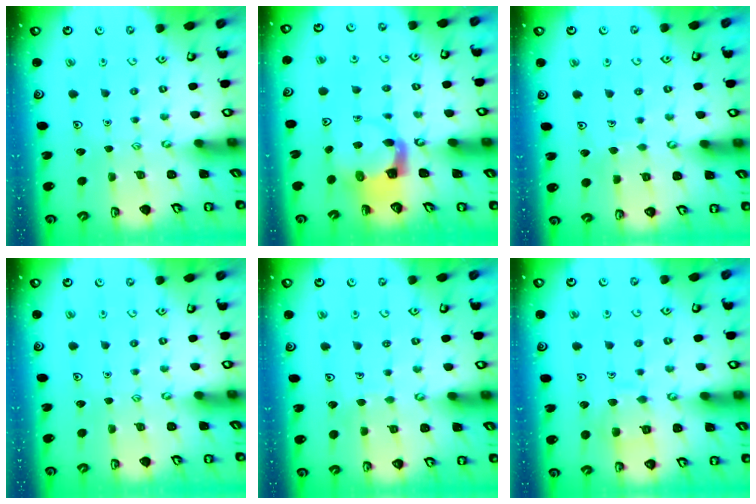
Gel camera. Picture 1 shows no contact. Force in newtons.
{"total": 3.9, "press": 3.8, "slide": 0.6}
{"total": 2.7, "press": 2.7, "slide": 0.1}
{"total": 0.0}
{"total": 3.2, "press": 3.2, "slide": 0.2}
{"total": 9.0, "press": 9.0, "slide": 0.8}